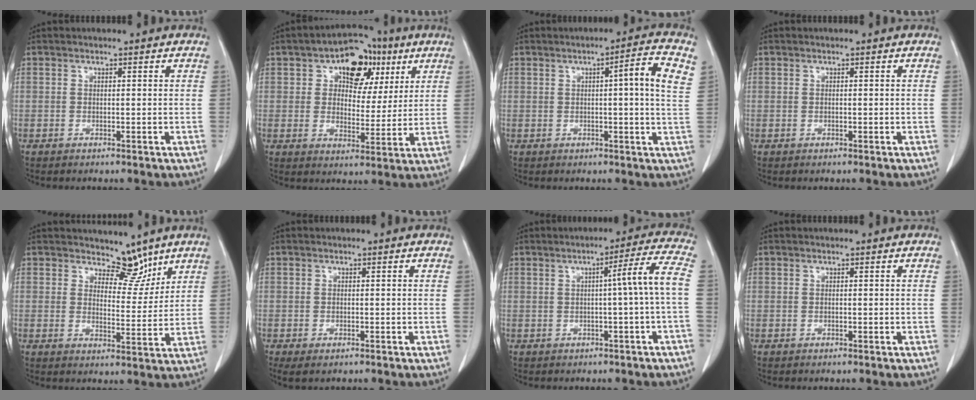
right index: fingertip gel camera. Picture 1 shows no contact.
{"total": 13.0, "force": [5.6, 8.3, 8.3], "torque": [-0.117, 0.034, 0.091]}
{"total": 7.5, "force": [2.2, 0.1, 7.1], "torque": [-0.098, 0.009, 0.025]}
{"total": 0.0}
{"total": 6.4, "force": [5.1, 3.3, 1.9], "torque": [-0.015, -0.005, 0.086]}
{"total": 3.5, "force": [-1.9, 1.6, 2.5], "torque": [-0.053, -0.009, -0.030]}
{"total": 6.8, "force": [-0.4, -1.1, 6.7], "torque": [-0.095, 0.014, -0.003]}
{"total": 0.0}